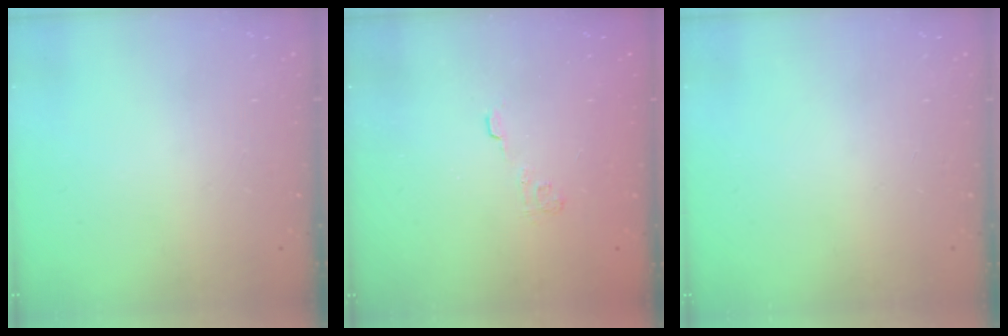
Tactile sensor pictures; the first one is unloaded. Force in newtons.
{"total": 2.9, "press": 2.5, "slide": 1.4}
{"total": 0.0}